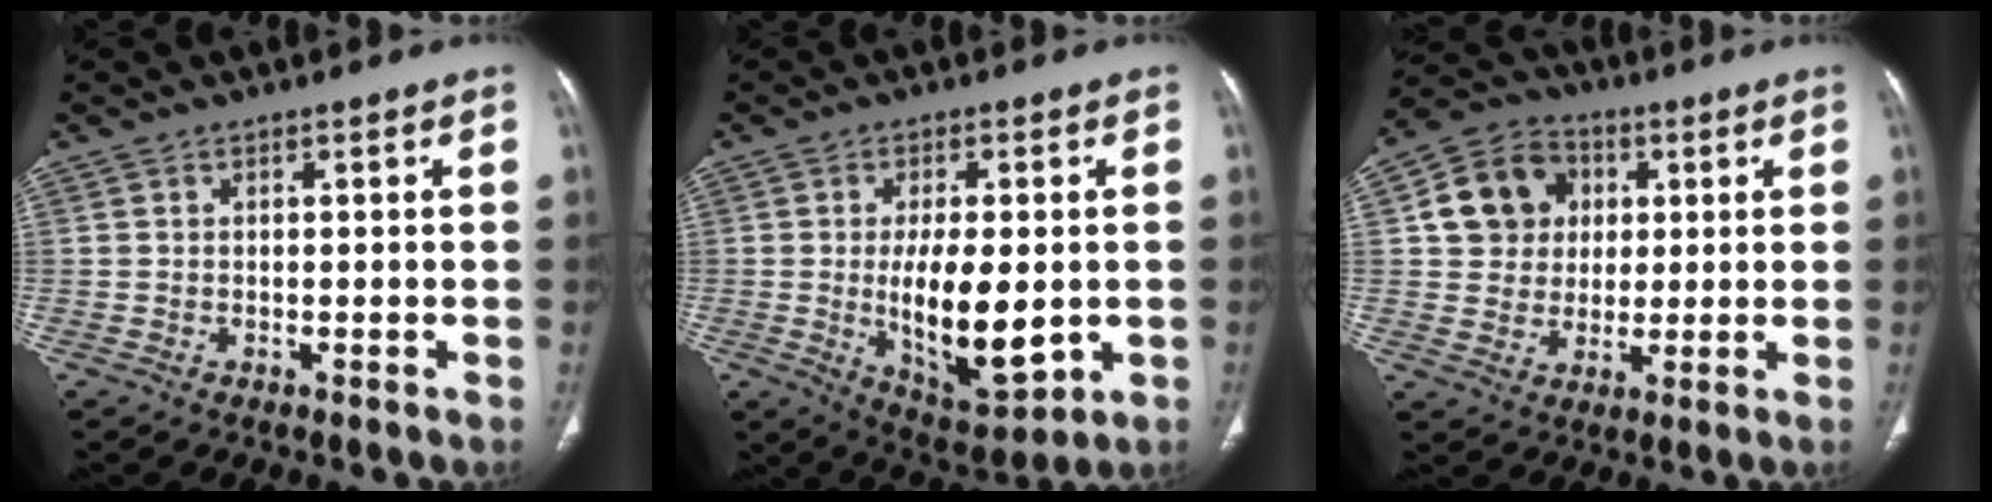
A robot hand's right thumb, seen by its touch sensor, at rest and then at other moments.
{"total": 14.5, "force": [-1.5, 6.5, 12.9], "torque": [-0.190, -0.018, -0.009]}
{"total": 12.2, "force": [2.7, 10.8, 5.1], "torque": [-0.063, 0.005, 0.042]}